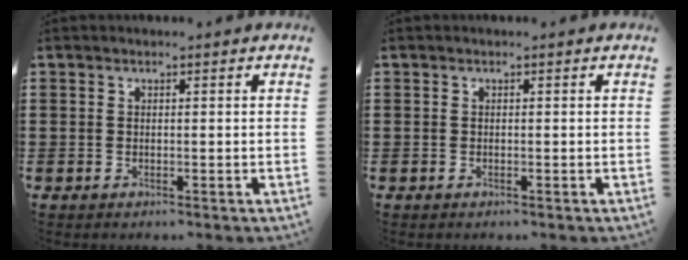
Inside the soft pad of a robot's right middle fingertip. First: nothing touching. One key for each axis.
{"total": 0.0}